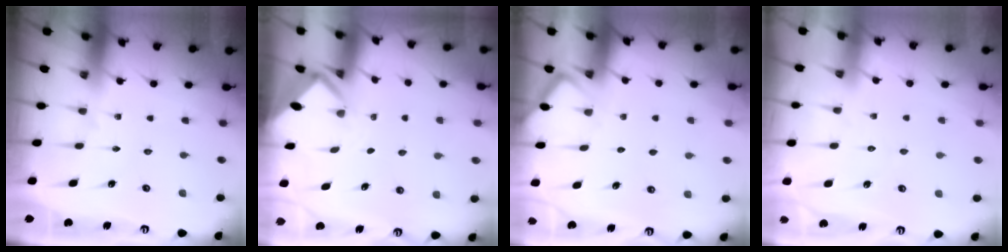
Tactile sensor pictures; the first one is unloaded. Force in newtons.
{"total": 2.1, "press": 2.1, "slide": 0.2}
{"total": 4.5, "press": 4.5, "slide": 0.5}
{"total": 2.8, "press": 2.8, "slide": 0.3}